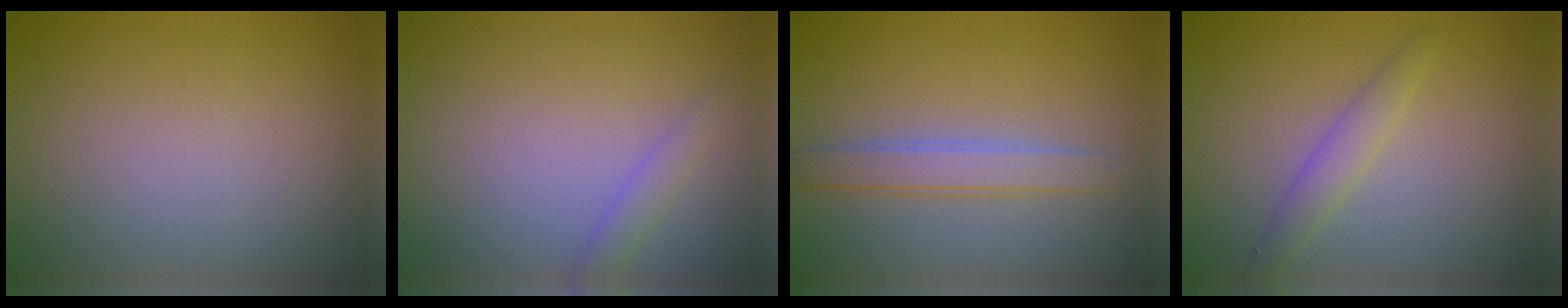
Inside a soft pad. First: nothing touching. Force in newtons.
{"total": 1.3, "press": 1.3, "slide": 0.1}
{"total": 2.7, "press": 2.7, "slide": 0.0}
{"total": 1.9, "press": 1.9, "slide": 0.1}